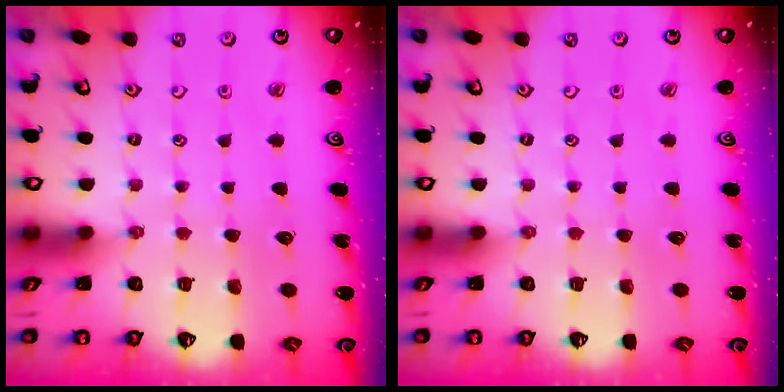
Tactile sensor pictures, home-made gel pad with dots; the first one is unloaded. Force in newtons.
{"total": 0.0}